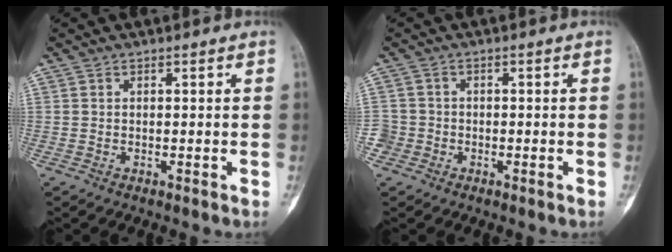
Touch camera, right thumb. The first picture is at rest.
{"total": 3.0, "force": [-1.5, 2.6, 0.0], "torque": [0.011, 0.013, -0.034]}